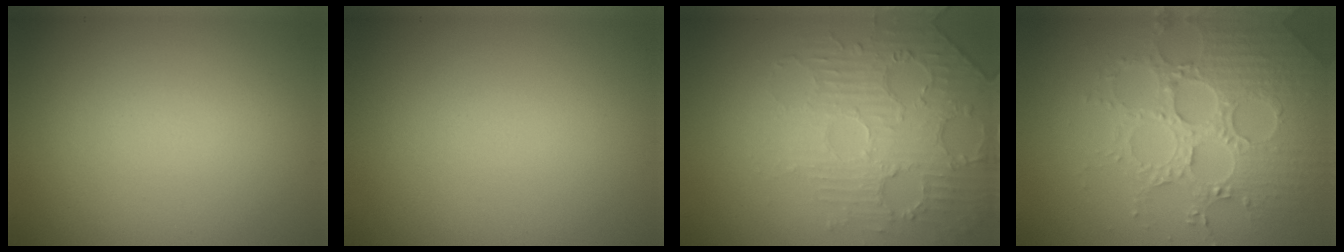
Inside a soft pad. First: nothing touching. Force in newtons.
{"total": 0.0}
{"total": 4.9, "press": 3.7, "slide": 3.2}
{"total": 5.1, "press": 5.0, "slide": 1.1}